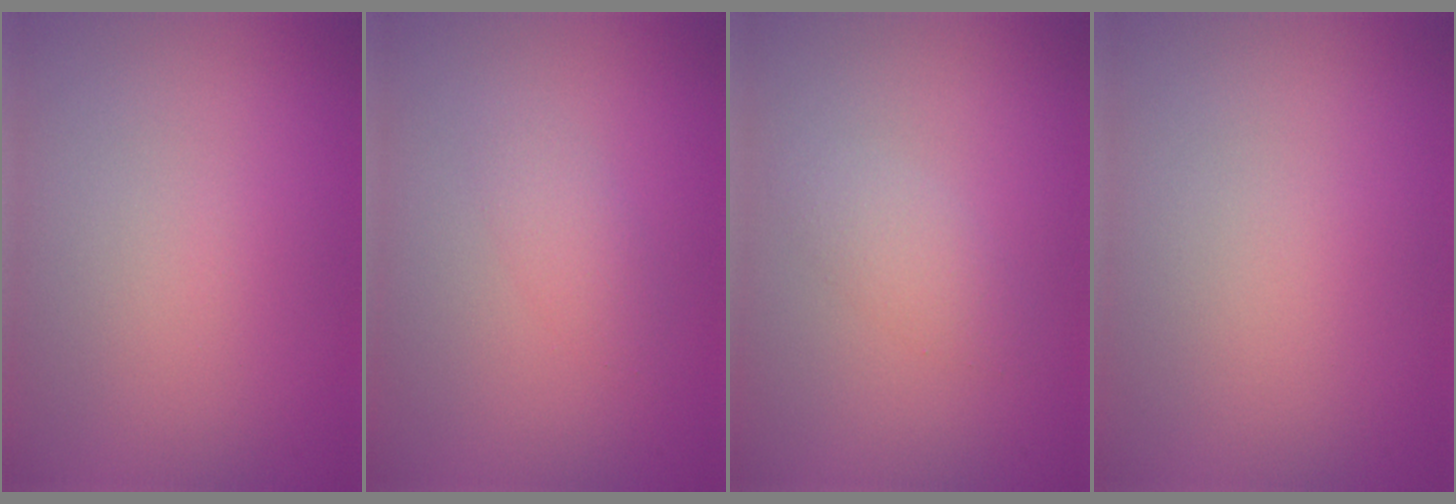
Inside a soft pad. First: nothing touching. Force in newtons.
{"total": 1.5, "press": 1.5, "slide": 0.1}
{"total": 1.7, "press": 1.7, "slide": 0.1}
{"total": 0.0}